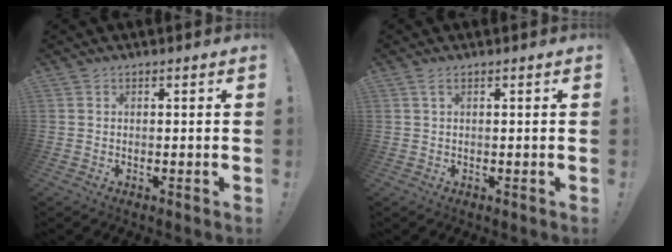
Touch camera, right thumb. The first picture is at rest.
{"total": 1.3, "force": [0.6, 0.2, 1.2], "torque": [-0.028, 0.003, 0.010]}